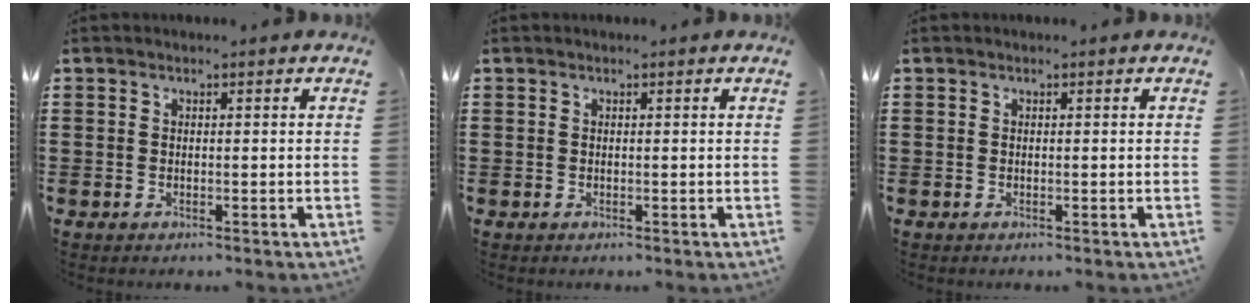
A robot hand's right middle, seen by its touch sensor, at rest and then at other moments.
{"total": 0.0}
{"total": 0.0}